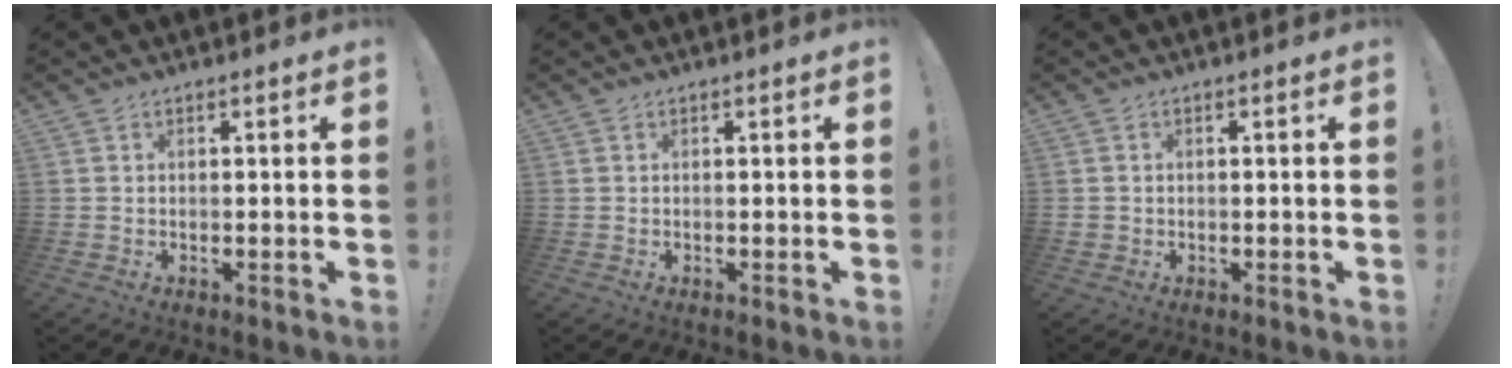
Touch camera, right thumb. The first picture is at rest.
{"total": 0.0}
{"total": 1.1, "force": [-0.2, 1.1, 0.2], "torque": [-0.012, 0.006, -0.002]}